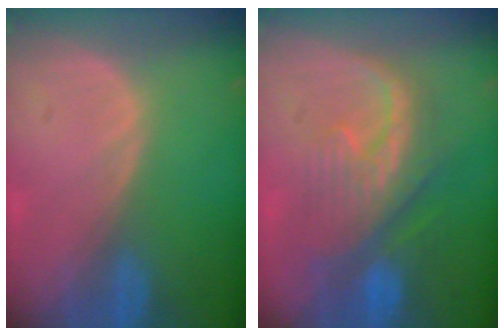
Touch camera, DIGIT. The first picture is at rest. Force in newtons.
{"total": 8.7, "press": 8.5, "slide": 1.8}